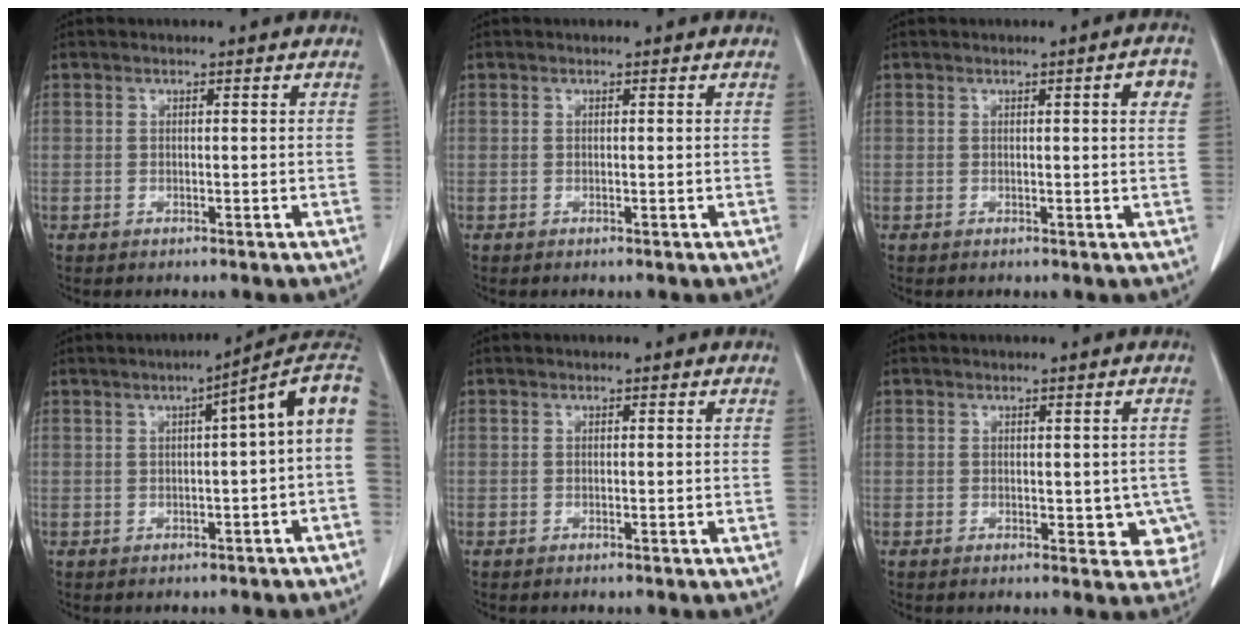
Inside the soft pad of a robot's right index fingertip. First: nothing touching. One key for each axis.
{"total": 0.0}
{"total": 3.1, "fx": 1.0, "fy": 0.3, "fz": 3.0, "tx": -0.031, "ty": 0.004, "tz": 0.010}
{"total": 8.9, "fx": 1.4, "fy": 0.1, "fz": 8.8, "tx": -0.109, "ty": 0.033, "tz": 0.010}
{"total": 0.0}
{"total": 4.5, "fx": -0.2, "fy": 2.9, "fz": 3.4, "tx": -0.010, "ty": 0.002, "tz": 0.003}